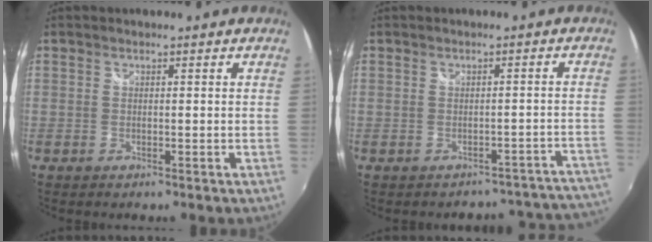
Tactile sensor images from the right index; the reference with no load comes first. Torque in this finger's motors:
{"motor_torque": [-1.57, -0.57, -1.05, -0.21]}